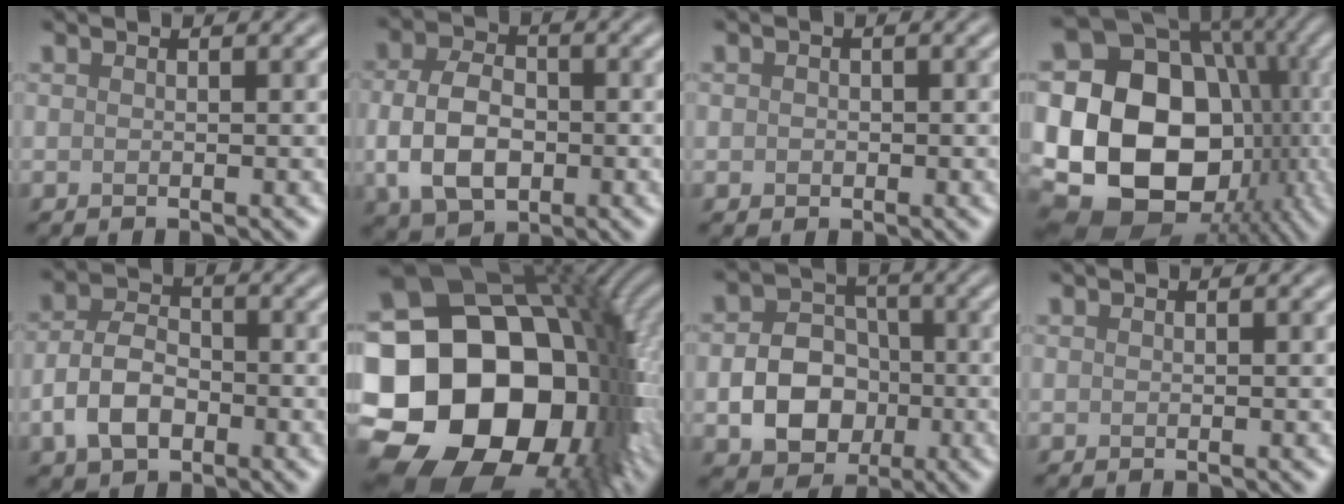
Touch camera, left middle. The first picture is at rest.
{"total": 6.5, "force": [-0.9, 4.4, 4.7], "torque": [-0.097, -0.004, -0.021]}
{"total": 0.9, "force": [0.0, 0.8, 0.2], "torque": [0.002, -0.004, -0.002]}
{"total": 21.5, "force": [-2.1, 17.3, 12.5], "torque": [-0.208, -0.005, -0.045]}
{"total": 4.9, "force": [-1.7, 3.3, 3.2], "torque": [-0.063, 0.002, -0.037]}
{"total": 24.1, "force": [-4.3, 18.9, 14.3], "torque": [-0.224, -0.011, -0.103]}
{"total": 6.3, "force": [-1.5, 5.0, 3.5], "torque": [-0.053, -0.002, -0.026]}
{"total": 0.0}